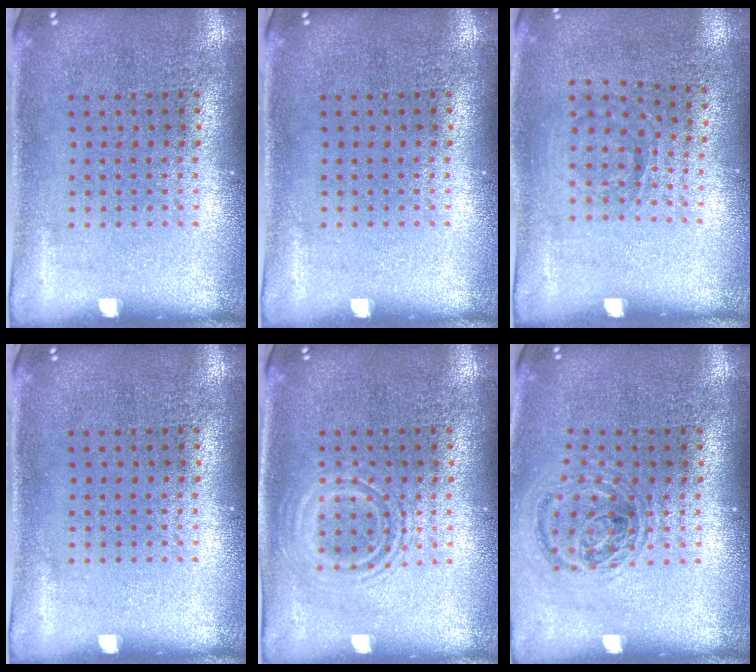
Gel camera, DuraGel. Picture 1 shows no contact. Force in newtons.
{"total": 0.0}
{"total": 1.0, "press": 0.8, "slide": 0.6}
{"total": 0.0}
{"total": 1.1, "press": 1.1, "slide": 0.2}
{"total": 0.9, "press": 0.9, "slide": 0.3}